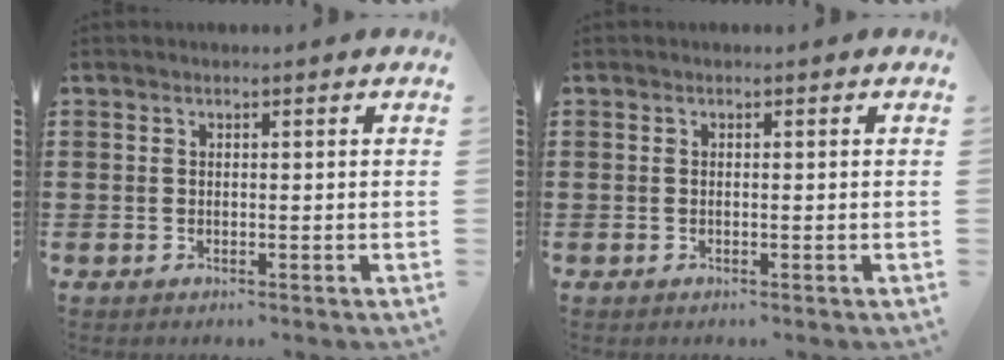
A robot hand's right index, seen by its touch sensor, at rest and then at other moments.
{"total": 0.0}